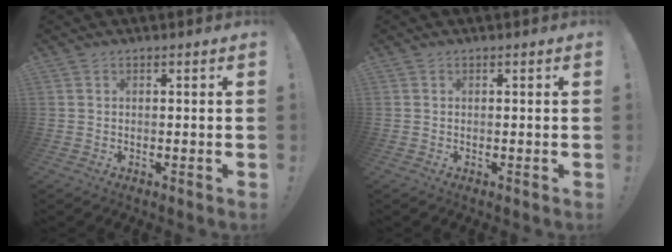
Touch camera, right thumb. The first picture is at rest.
{"total": 0.0}